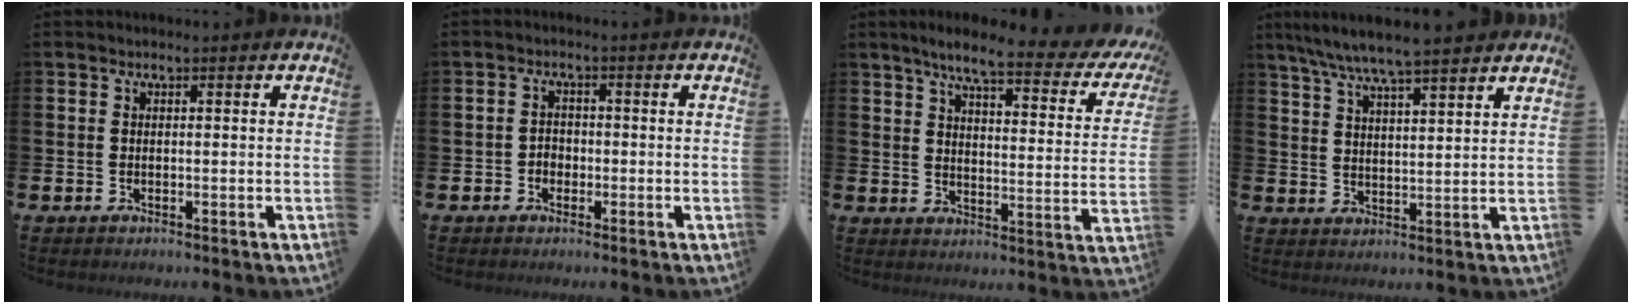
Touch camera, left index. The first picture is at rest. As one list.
[{"total": 1.8, "force": [-0.8, 1.6, 0.5], "torque": [-0.013, 0.005, -0.018]}, {"total": 6.9, "force": [5.5, 0.9, 4.1], "torque": [-0.086, -0.038, 0.083]}, {"total": 6.9, "force": [6.5, 0.0, 2.3], "torque": [-0.067, -0.030, 0.116]}]